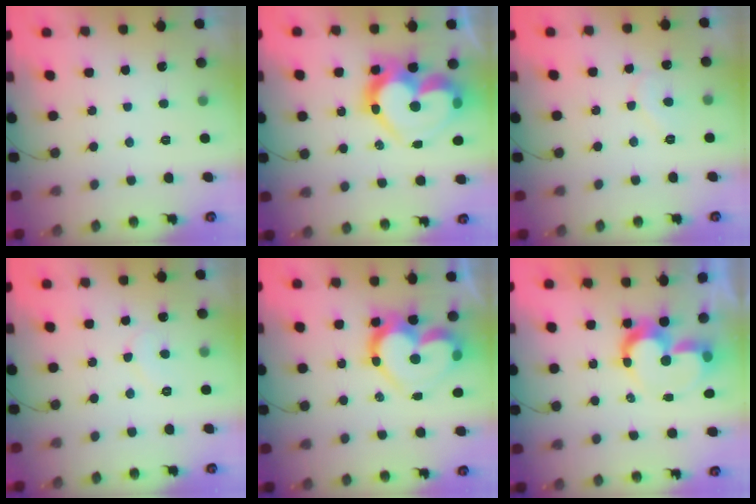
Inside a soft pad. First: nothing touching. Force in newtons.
{"total": 20.0, "press": 20.0, "slide": 1.5}
{"total": 5.9, "press": 5.9, "slide": 0.6}
{"total": 6.0, "press": 6.0, "slide": 0.6}
{"total": 17.6, "press": 17.6, "slide": 1.3}
{"total": 11.2, "press": 11.1, "slide": 0.9}